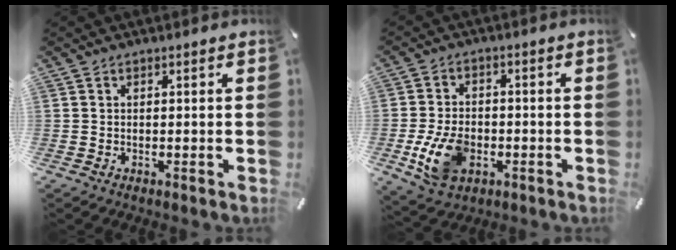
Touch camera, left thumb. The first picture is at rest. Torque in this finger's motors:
{"motor_torque": [0.84, 2.58, 0.56, 0.35, 0.30]}